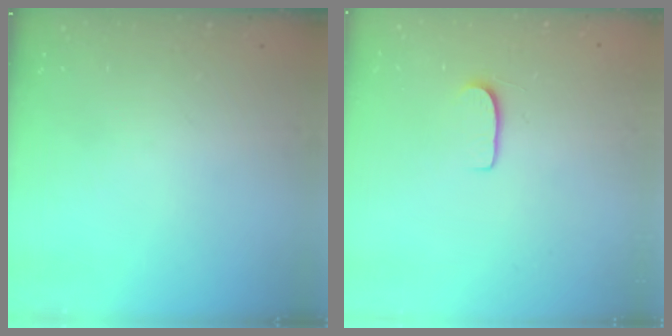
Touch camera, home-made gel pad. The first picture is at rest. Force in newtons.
{"total": 5.9, "press": 5.9, "slide": 0.5}